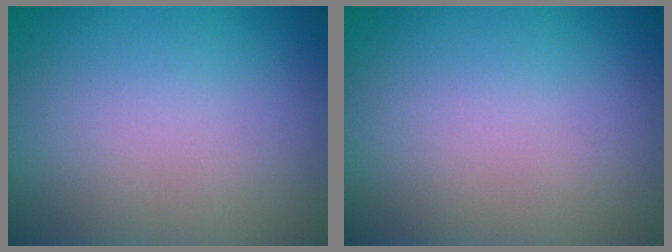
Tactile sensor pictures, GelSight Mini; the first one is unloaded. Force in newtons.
{"total": 0.0}